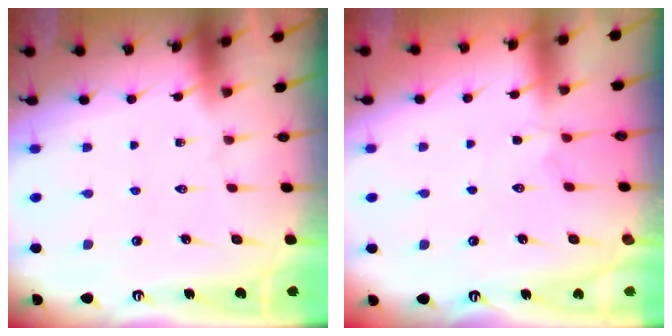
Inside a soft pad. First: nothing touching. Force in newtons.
{"total": 1.6, "press": 1.6, "slide": 0.4}